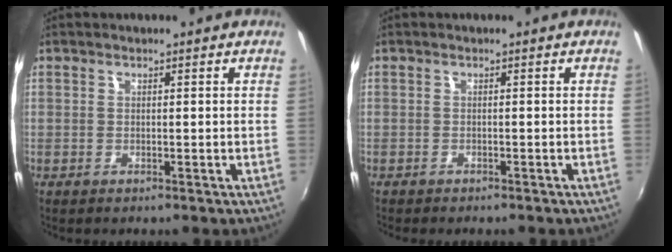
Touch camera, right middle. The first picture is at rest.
{"total": 1.5, "force": [-1.4, 0.4, 0.4], "torque": [-0.015, -0.010, -0.022]}